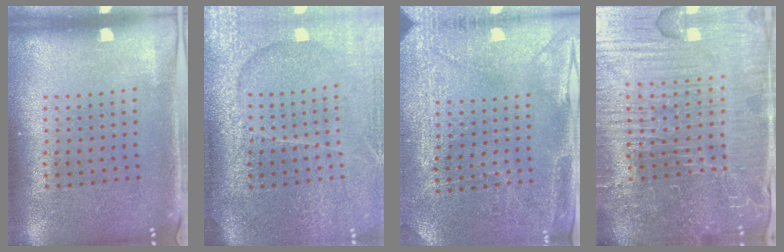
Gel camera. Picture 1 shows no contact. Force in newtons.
{"total": 4.2, "press": 3.5, "slide": 2.2}
{"total": 2.9, "press": 2.8, "slide": 0.7}
{"total": 6.8, "press": 6.1, "slide": 3.0}